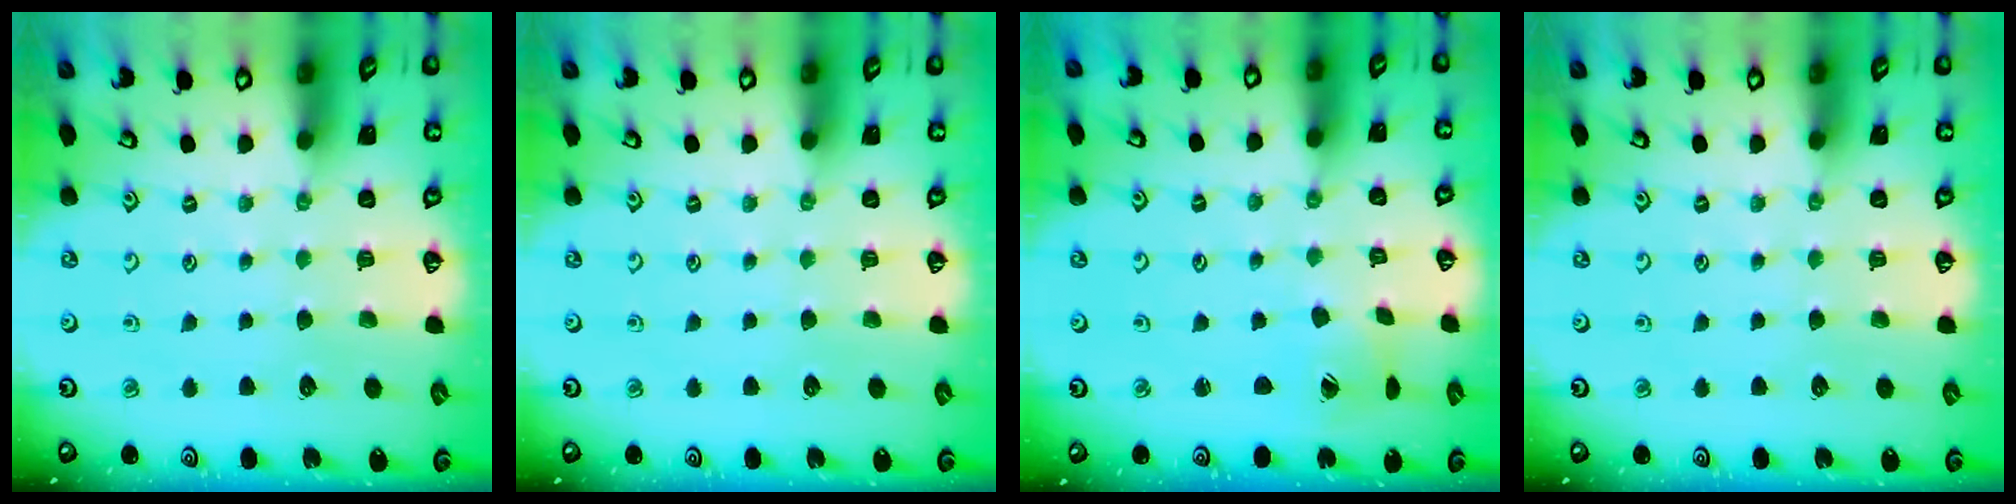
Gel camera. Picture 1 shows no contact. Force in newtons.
{"total": 0.0}
{"total": 2.2, "press": 2.2, "slide": 0.3}
{"total": 0.0}